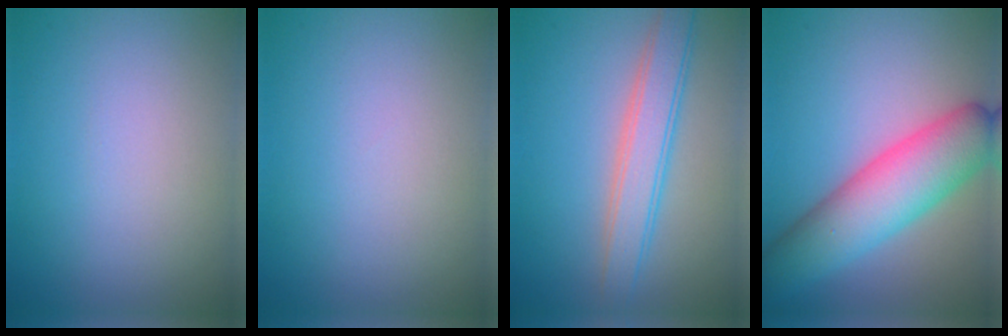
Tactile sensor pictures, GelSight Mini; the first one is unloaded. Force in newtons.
{"total": 0.0}
{"total": 4.2, "press": 4.2, "slide": 0.2}
{"total": 8.3, "press": 8.3, "slide": 0.0}